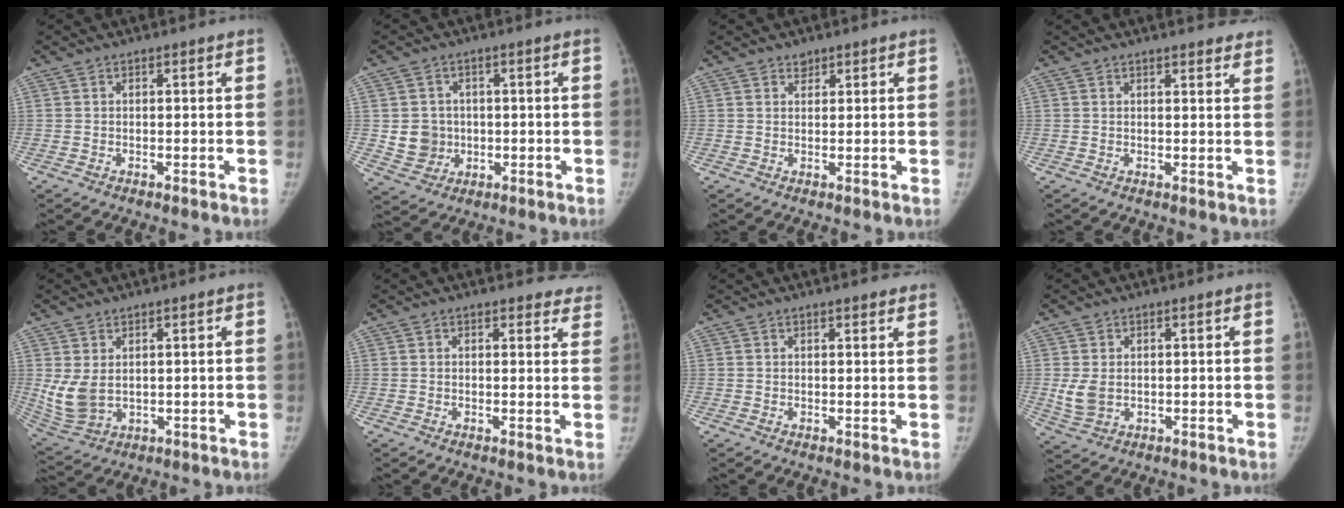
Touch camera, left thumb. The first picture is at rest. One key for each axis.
{"total": 6.3, "fx": 0.1, "fy": 5.9, "fz": 2.1, "tx": -0.008, "ty": 0.003, "tz": 0.010}
{"total": 1.7, "fx": 1.2, "fy": 1.1, "fz": 0.3, "tx": 0.008, "ty": -0.007, "tz": 0.017}
{"total": 6.1, "fx": 5.4, "fy": 1.3, "fz": 2.4, "tx": -0.011, "ty": -0.019, "tz": 0.057}
{"total": 7.5, "fx": 1.3, "fy": 5.1, "fz": 5.4, "tx": -0.117, "ty": -0.012, "tz": 0.045}
{"total": 5.8, "fx": 5.4, "fy": 2.1, "fz": 0.3, "tx": 0.044, "ty": -0.023, "tz": 0.036}
{"total": 4.0, "fx": 3.3, "fy": 0.8, "fz": 2.0, "tx": -0.014, "ty": -0.004, "tz": 0.037}
{"total": 4.6, "fx": 0.4, "fy": 3.4, "fz": 3.1, "tx": -0.064, "ty": -0.009, "tz": 0.017}